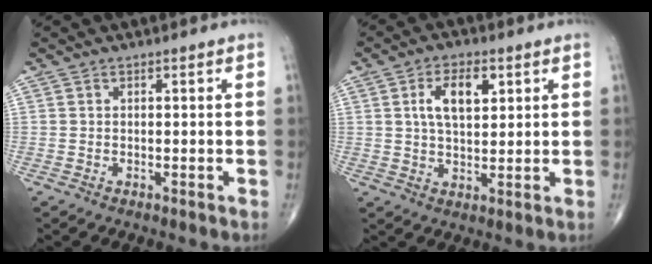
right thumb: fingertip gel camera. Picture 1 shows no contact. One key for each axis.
{"total": 7.9, "fx": 2.5, "fy": 4.1, "fz": 6.2, "tx": -0.098, "ty": -0.004, "tz": 0.045}